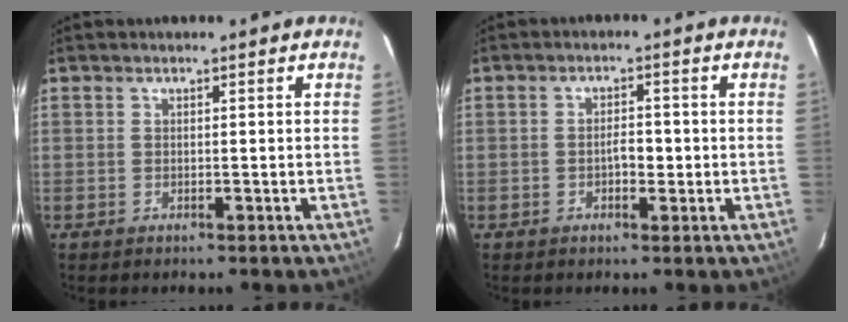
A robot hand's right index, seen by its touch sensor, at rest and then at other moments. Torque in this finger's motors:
{"motor_torque": [0.02, 0.05, 0.04, 0.01]}